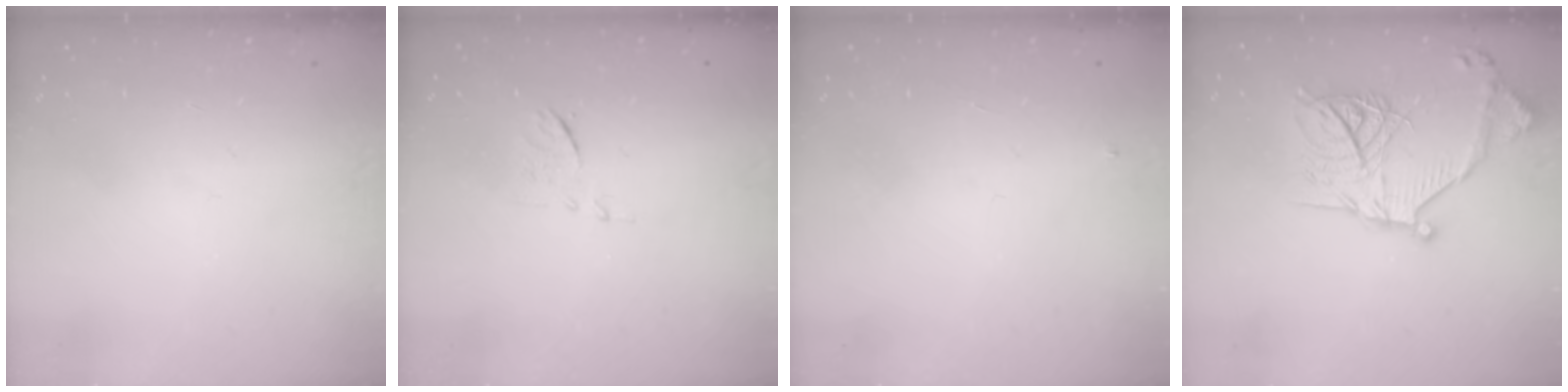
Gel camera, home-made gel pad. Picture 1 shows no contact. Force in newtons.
{"total": 6.2, "press": 6.2, "slide": 0.7}
{"total": 3.0, "press": 2.9, "slide": 0.4}
{"total": 18.2, "press": 18.2, "slide": 1.1}